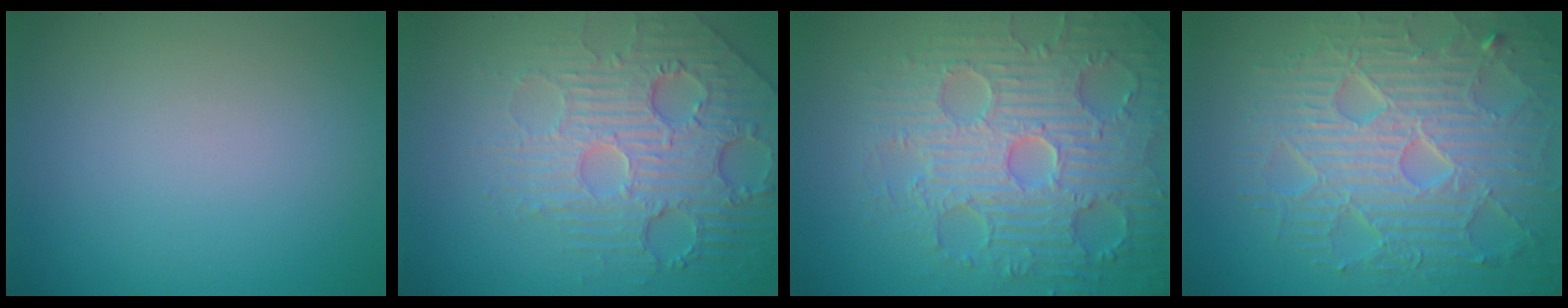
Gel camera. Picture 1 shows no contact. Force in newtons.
{"total": 6.5, "press": 5.1, "slide": 4.1}
{"total": 8.4, "press": 6.4, "slide": 5.5}
{"total": 8.9, "press": 6.4, "slide": 6.2}